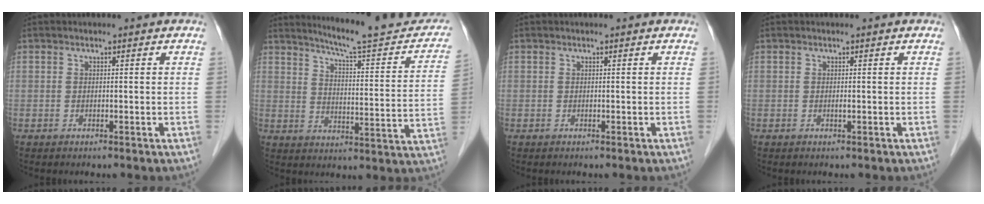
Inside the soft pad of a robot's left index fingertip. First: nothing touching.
{"total": 17.9, "force": [16.2, 1.6, 7.5], "torque": [-0.099, -0.043, 0.205]}
{"total": 0.0}
{"total": 0.0}